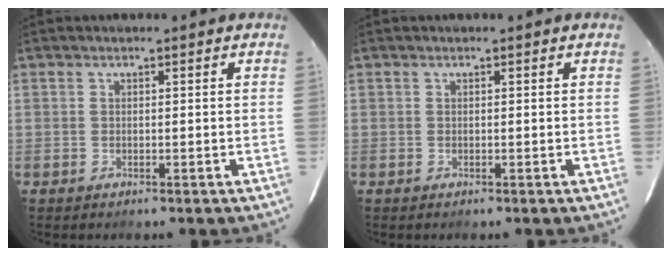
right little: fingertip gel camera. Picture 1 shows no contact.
{"total": 0.0}